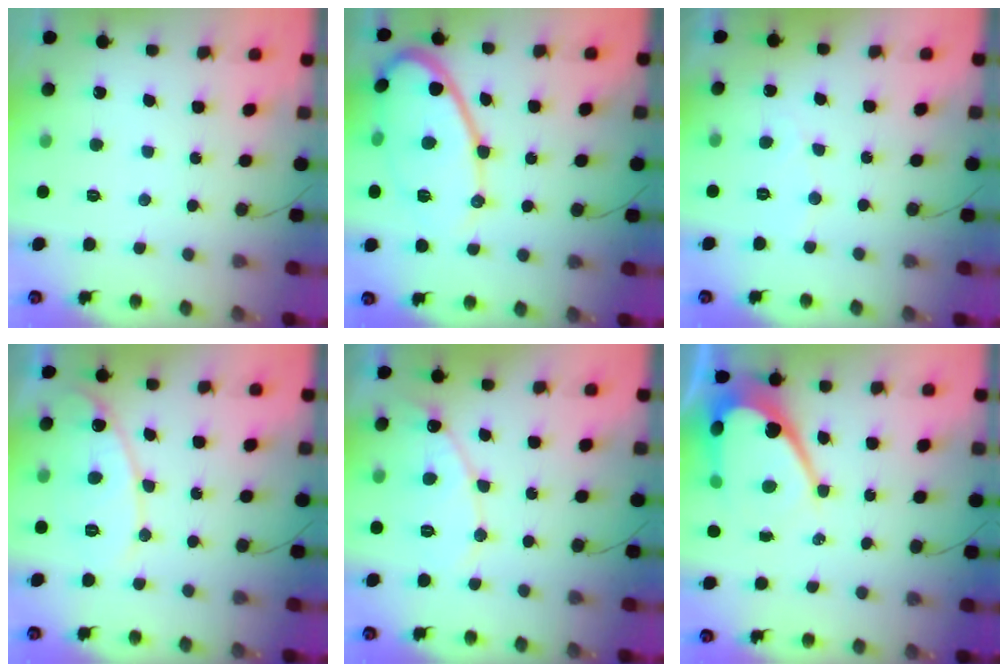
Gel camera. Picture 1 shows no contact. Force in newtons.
{"total": 14.2, "press": 14.2, "slide": 0.7}
{"total": 2.6, "press": 2.6, "slide": 0.2}
{"total": 11.1, "press": 11.1, "slide": 0.9}
{"total": 10.4, "press": 10.3, "slide": 0.9}
{"total": 13.0, "press": 12.9, "slide": 1.0}